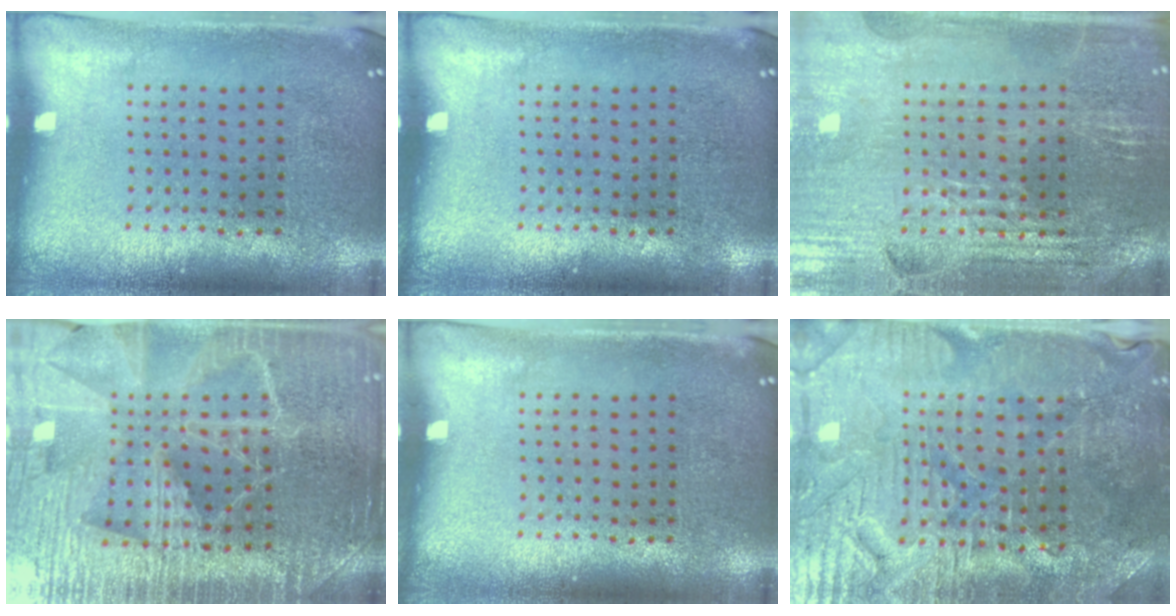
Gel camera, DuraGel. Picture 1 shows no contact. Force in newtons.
{"total": 0.0}
{"total": 2.8, "press": 2.7, "slide": 0.5}
{"total": 4.6, "press": 4.4, "slide": 1.5}
{"total": 0.0}
{"total": 3.5, "press": 3.5, "slide": 0.5}